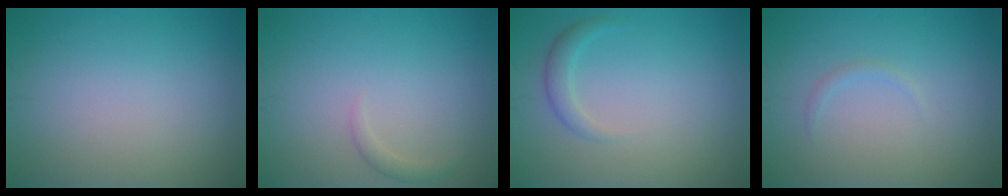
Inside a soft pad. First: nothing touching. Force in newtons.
{"total": 1.0, "press": 0.9, "slide": 0.1}
{"total": 1.6, "press": 1.6, "slide": 0.1}
{"total": 0.7, "press": 0.7, "slide": 0.1}